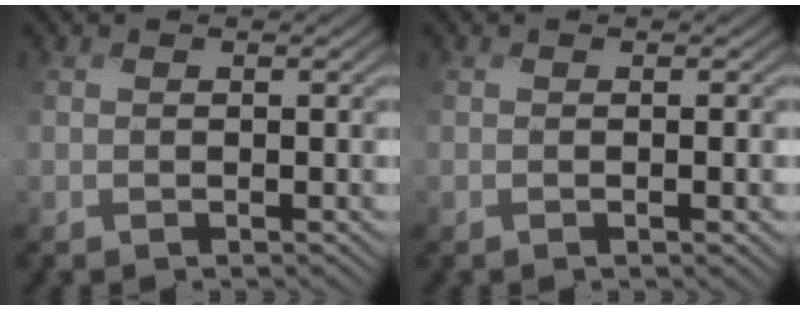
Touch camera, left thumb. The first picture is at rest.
{"total": 1.9, "force": [-0.2, 0.2, 1.9], "torque": [-0.031, 0.001, -0.005]}